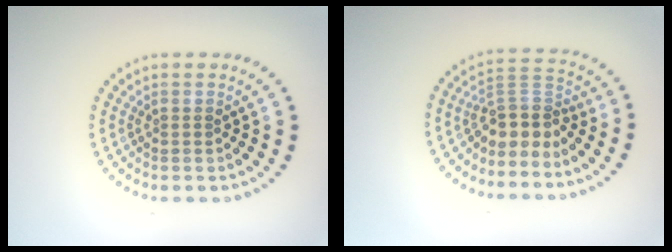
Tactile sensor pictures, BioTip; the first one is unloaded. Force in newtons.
{"total": 3.6, "press": 2.7, "slide": 2.4}